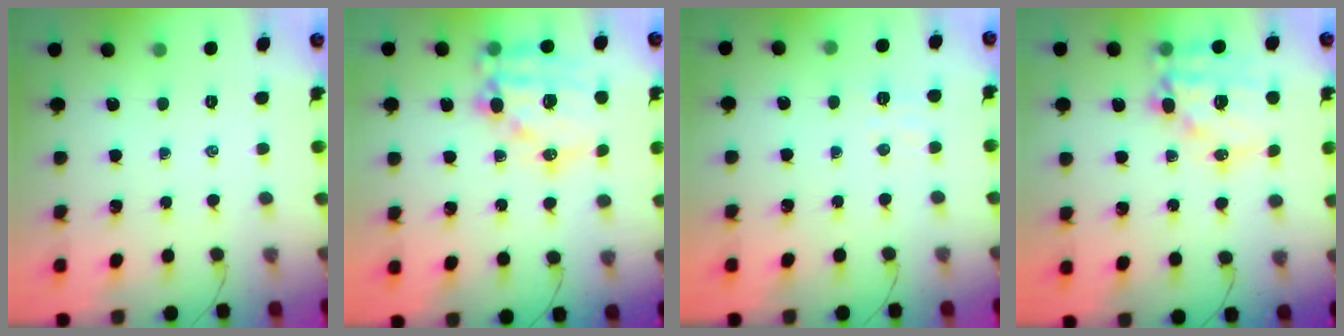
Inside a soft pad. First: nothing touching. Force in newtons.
{"total": 16.8, "press": 16.4, "slide": 3.7}
{"total": 4.7, "press": 4.6, "slide": 1.2}
{"total": 15.7, "press": 15.3, "slide": 3.6}